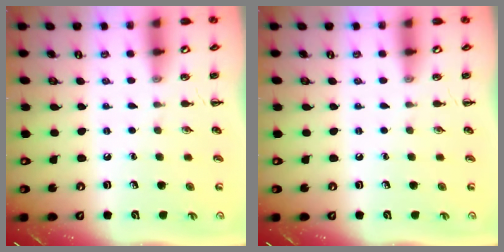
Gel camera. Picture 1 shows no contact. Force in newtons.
{"total": 0.0}